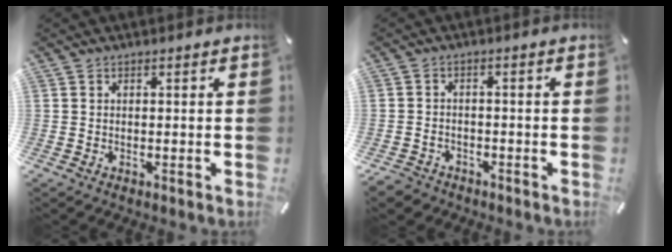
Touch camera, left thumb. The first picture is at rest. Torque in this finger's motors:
{"motor_torque": [-0.14, 0.22, 0.07, 0.05, 0.05]}